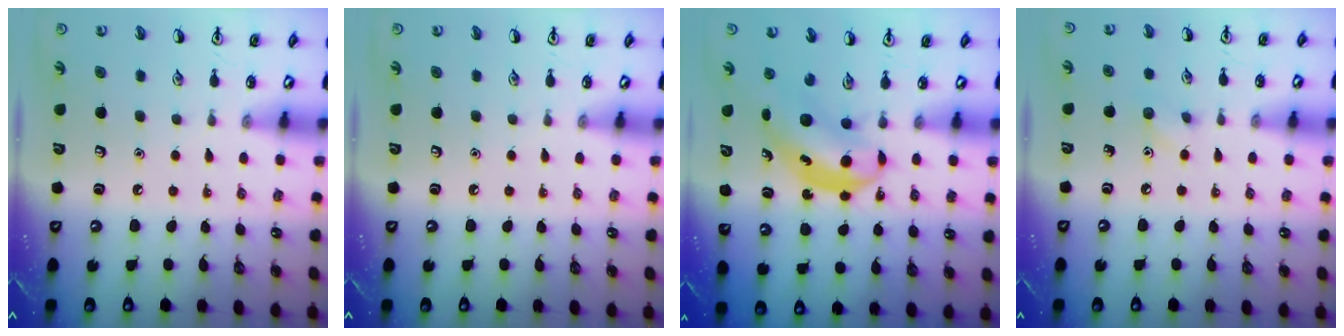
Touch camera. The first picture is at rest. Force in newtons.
{"total": 0.0}
{"total": 4.8, "press": 4.8, "slide": 0.3}
{"total": 5.5, "press": 5.2, "slide": 1.8}